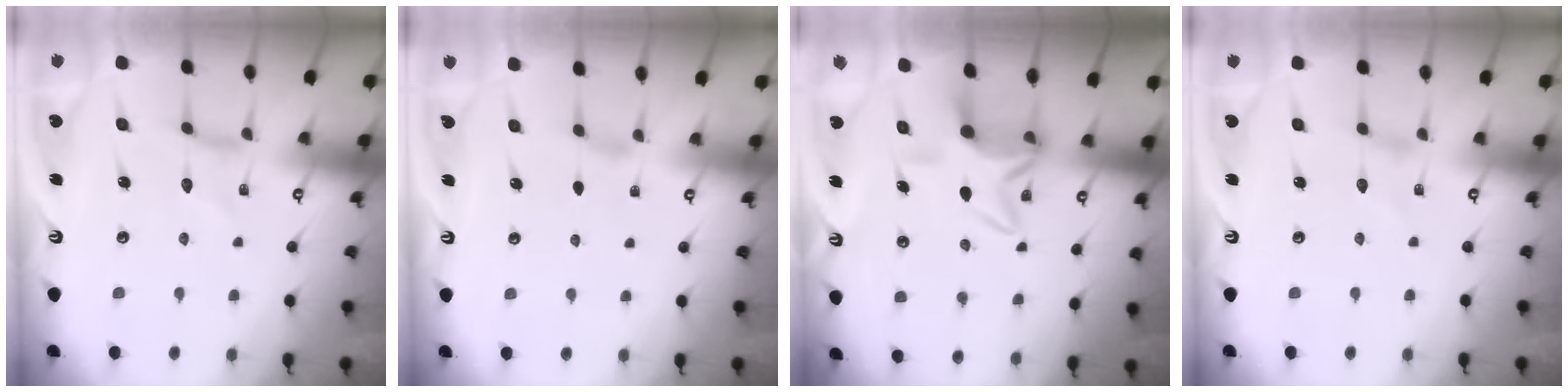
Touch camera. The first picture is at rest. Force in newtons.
{"total": 1.8, "press": 1.8, "slide": 0.4}
{"total": 7.1, "press": 7.0, "slide": 0.8}
{"total": 0.0}